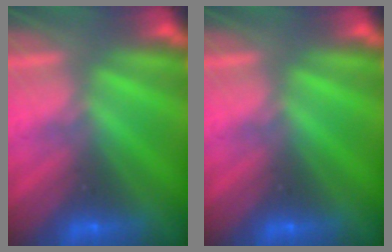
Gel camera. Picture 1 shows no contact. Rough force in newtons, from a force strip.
{"total": 0.0}